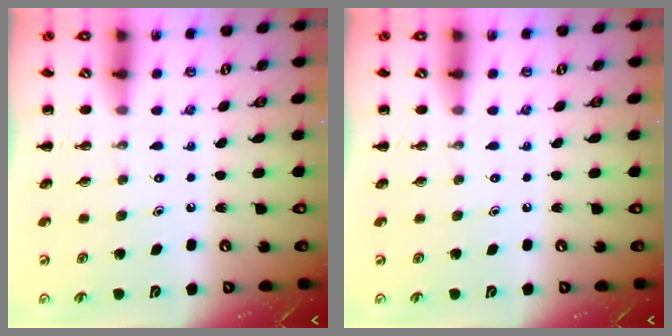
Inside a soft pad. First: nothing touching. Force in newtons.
{"total": 0.0}